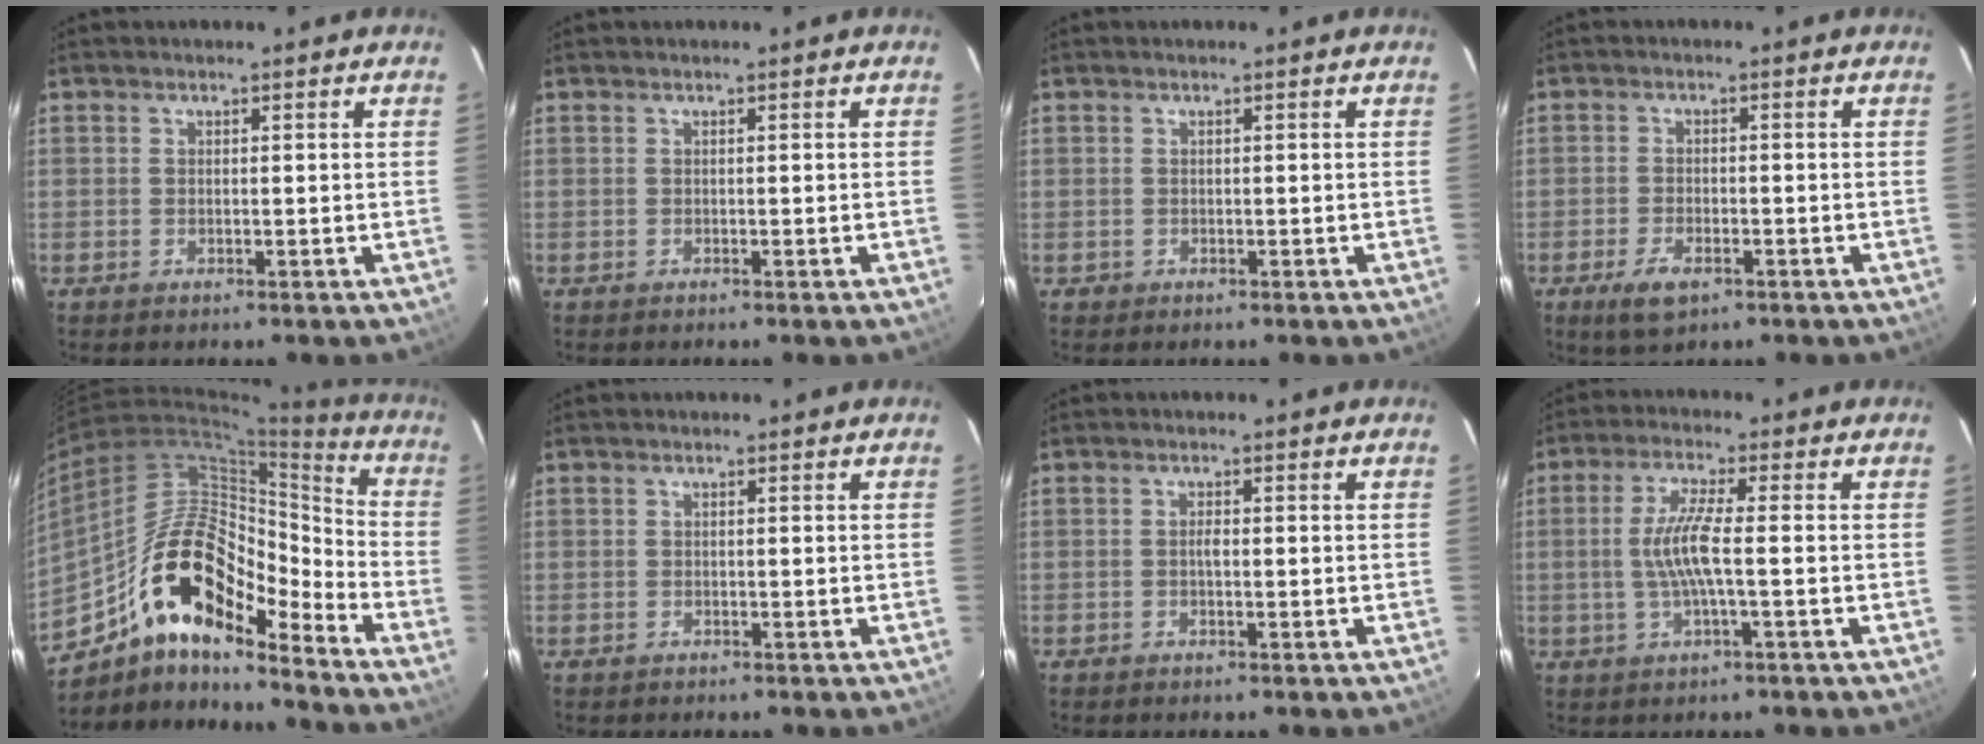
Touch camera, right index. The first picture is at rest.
{"total": 0.0}
{"total": 1.1, "force": [-0.2, 1.0, 0.0], "torque": [-0.001, 0.002, 0.001]}
{"total": 5.2, "force": [-2.9, 2.4, 3.5], "torque": [-0.087, -0.010, -0.051]}
{"total": 19.9, "force": [-13.2, 7.2, 13.1], "torque": [-0.229, 0.006, -0.244]}
{"total": 0.8, "force": [-0.4, 0.6, -0.3], "torque": [0.001, 0.002, -0.004]}
{"total": 0.9, "force": [-0.3, 0.4, 0.8], "torque": [-0.012, 0.004, -0.006]}
{"total": 6.7, "force": [-1.0, 0.2, 6.6], "torque": [-0.136, -0.001, -0.017]}